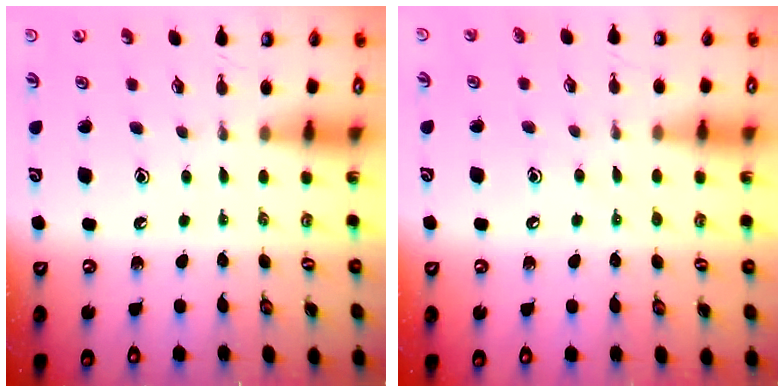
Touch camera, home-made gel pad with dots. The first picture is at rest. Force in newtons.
{"total": 5.7, "press": 5.7, "slide": 0.7}